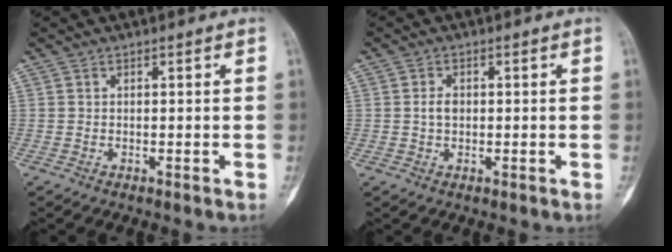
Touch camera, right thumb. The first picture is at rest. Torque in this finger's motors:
{"motor_torque": [0.63, 0.51, 0.30, -0.30, -0.02]}